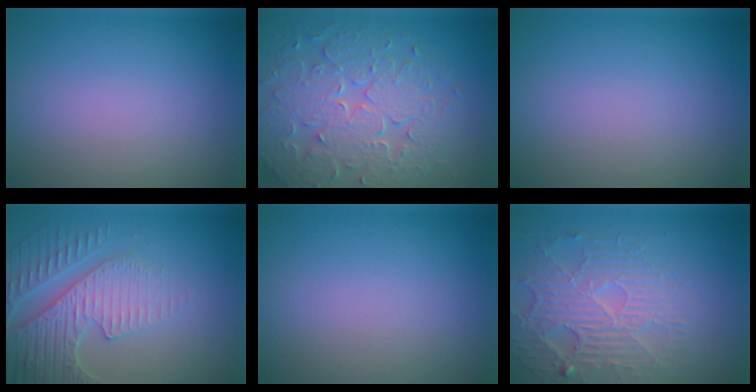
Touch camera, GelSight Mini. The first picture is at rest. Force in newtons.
{"total": 8.1, "press": 5.9, "slide": 5.6}
{"total": 0.0}
{"total": 4.7, "press": 4.4, "slide": 1.5}
{"total": 0.0}
{"total": 4.6, "press": 4.0, "slide": 2.2}